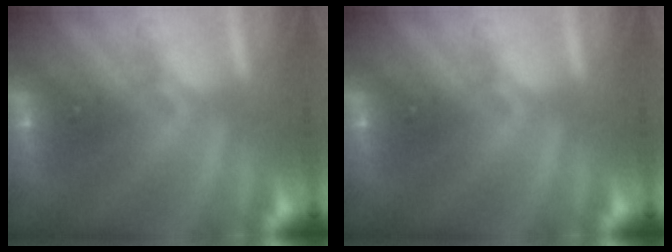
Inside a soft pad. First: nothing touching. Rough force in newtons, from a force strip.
{"total": 0.0}